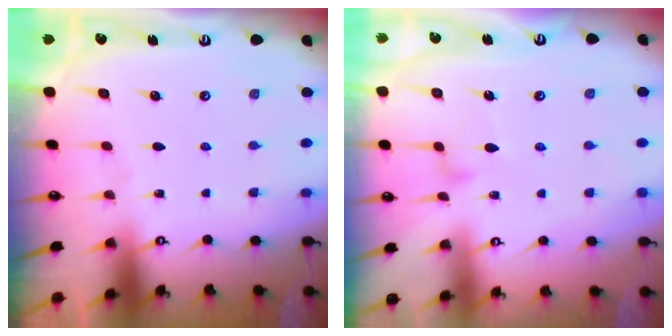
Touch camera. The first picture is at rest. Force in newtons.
{"total": 6.6, "press": 6.6, "slide": 0.3}